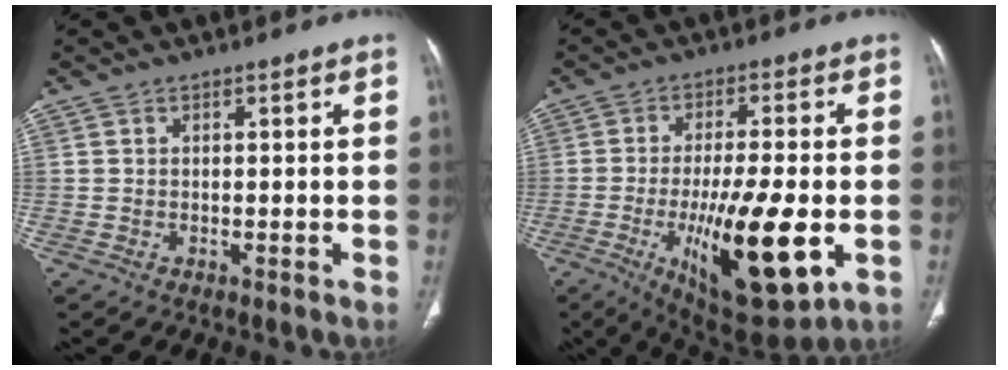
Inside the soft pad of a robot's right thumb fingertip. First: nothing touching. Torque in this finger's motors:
{"motor_torque": [0.11, 0.84, 1.54, -0.73, 0.14]}